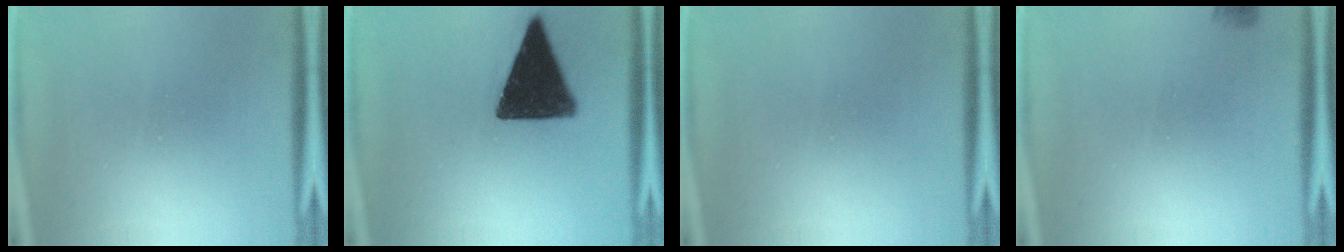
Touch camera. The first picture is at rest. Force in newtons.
{"total": 16.6}
{"total": 0.0}
{"total": 2.9}